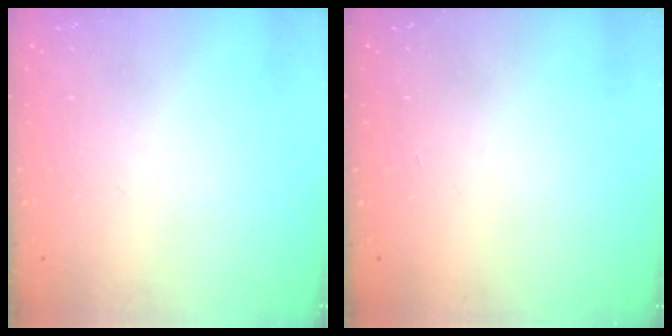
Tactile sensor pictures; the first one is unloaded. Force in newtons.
{"total": 1.5, "press": 1.5, "slide": 0.1}